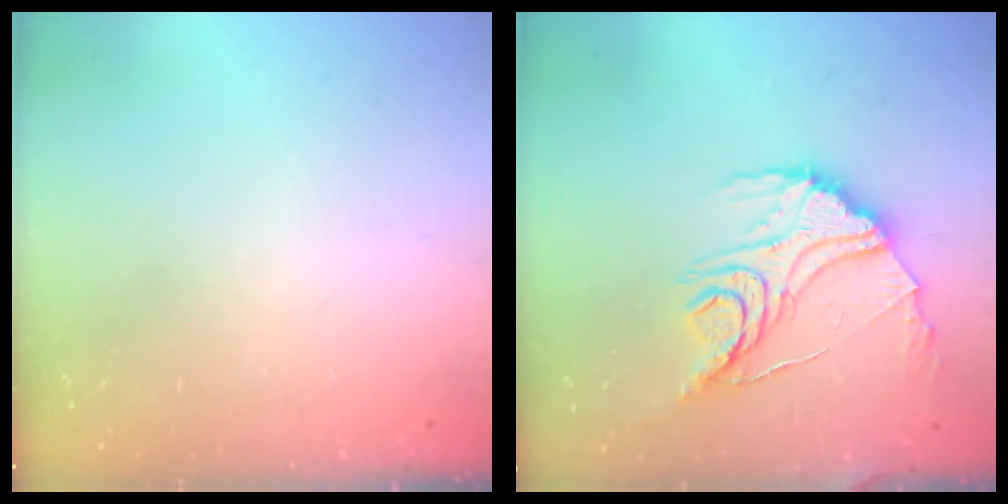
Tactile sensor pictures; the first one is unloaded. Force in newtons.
{"total": 17.0, "press": 17.0, "slide": 1.3}